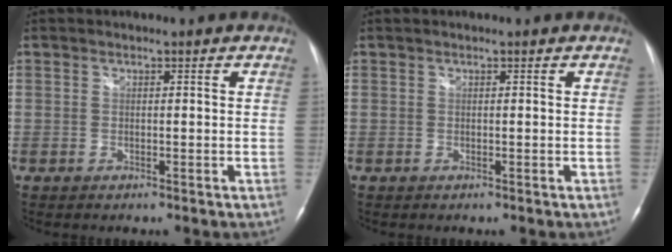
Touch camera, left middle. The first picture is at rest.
{"total": 0.0}